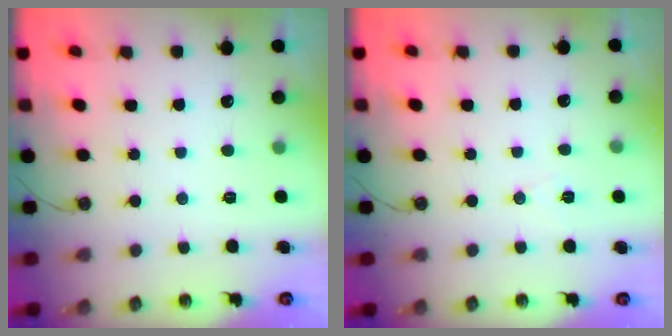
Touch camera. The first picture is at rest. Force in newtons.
{"total": 5.7, "press": 3.6, "slide": 4.4}